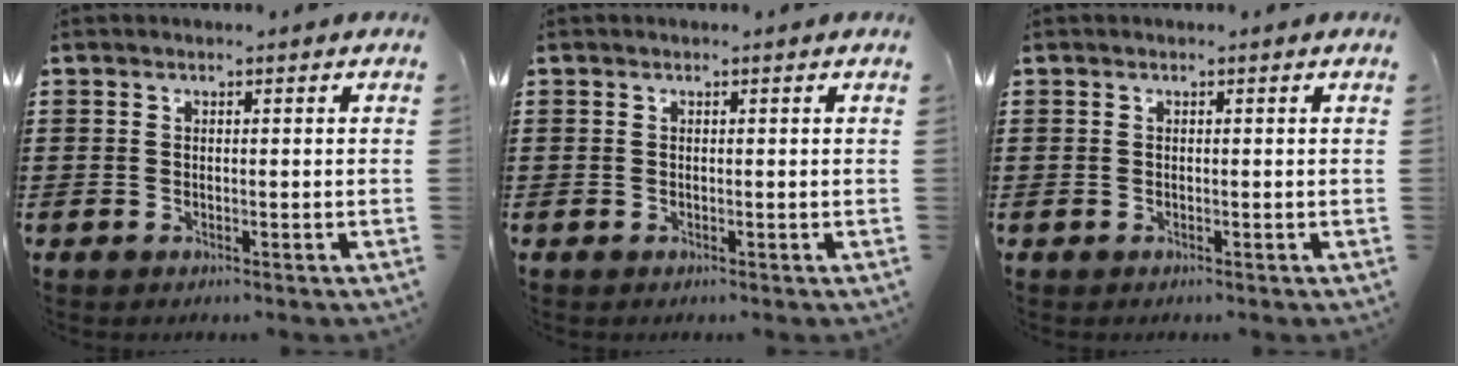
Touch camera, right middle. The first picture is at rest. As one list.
[{"total": 0.0}, {"total": 0.0}]